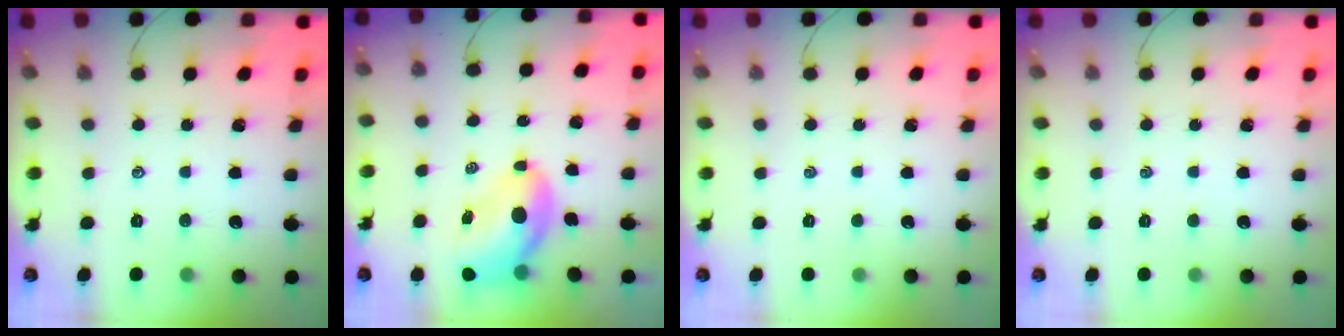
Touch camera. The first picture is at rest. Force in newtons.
{"total": 7.4, "press": 7.1, "slide": 2.2}
{"total": 0.0}
{"total": 0.0}